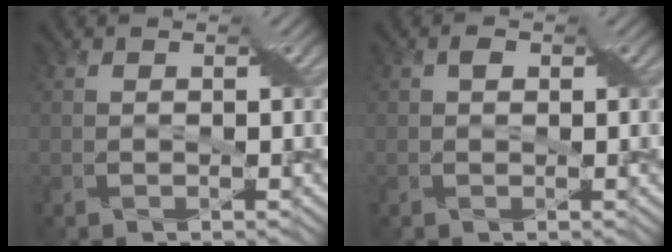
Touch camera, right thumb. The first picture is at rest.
{"total": 0.5, "force": [0.2, 0.5, 0.1], "torque": [-0.001, -0.002, 0.002]}